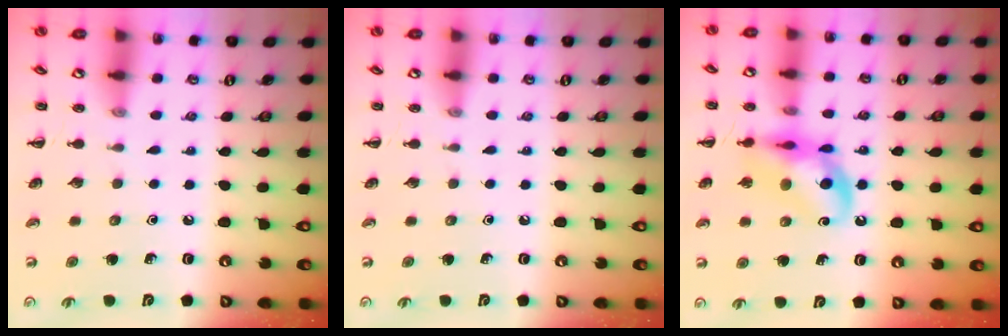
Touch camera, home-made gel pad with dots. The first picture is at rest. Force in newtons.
{"total": 0.0}
{"total": 13.8, "press": 13.4, "slide": 3.0}